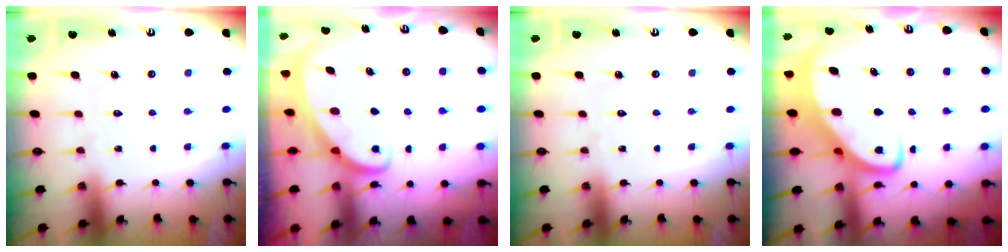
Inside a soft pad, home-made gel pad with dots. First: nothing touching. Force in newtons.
{"total": 1.7, "press": 1.7, "slide": 0.2}
{"total": 0.0}
{"total": 4.4, "press": 4.3, "slide": 0.4}